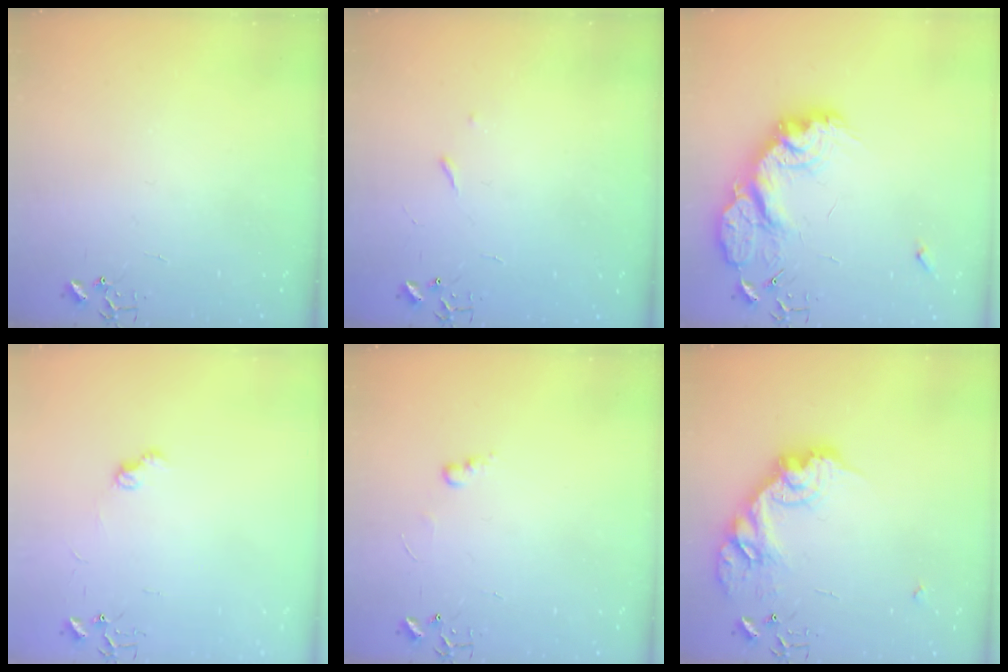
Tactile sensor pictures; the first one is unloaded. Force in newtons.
{"total": 2.9, "press": 2.8, "slide": 0.5}
{"total": 19.6, "press": 19.6, "slide": 1.3}
{"total": 6.9, "press": 6.9, "slide": 0.7}
{"total": 5.6, "press": 5.6, "slide": 0.7}
{"total": 18.3, "press": 18.3, "slide": 1.0}